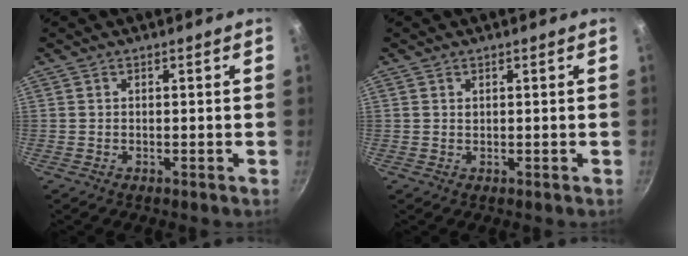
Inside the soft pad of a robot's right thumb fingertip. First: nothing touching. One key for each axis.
{"total": 0.5, "fx": 0.3, "fy": 0.4, "fz": 0.3, "tx": -0.004, "ty": 0.000, "tz": 0.006}